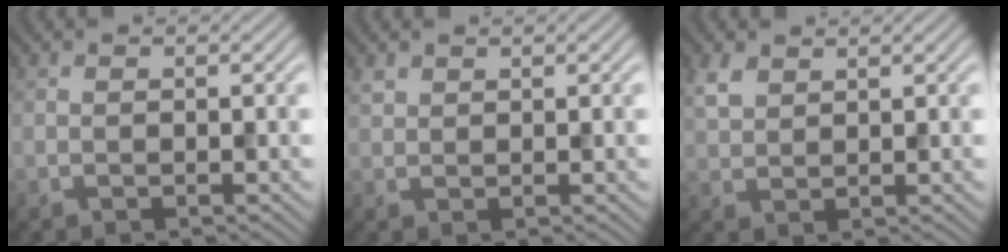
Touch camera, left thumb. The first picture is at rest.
{"total": 1.0, "force": [0.8, 0.5, 0.3], "torque": [-0.008, -0.001, 0.020]}
{"total": 2.7, "force": [1.8, 1.4, 1.5], "torque": [-0.039, 0.002, 0.041]}